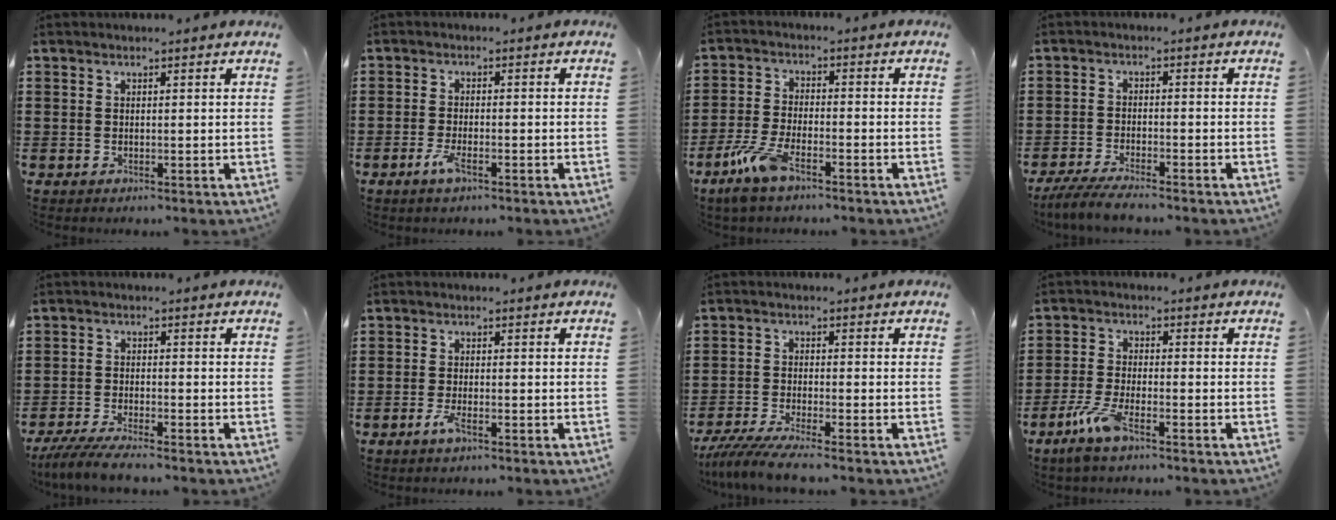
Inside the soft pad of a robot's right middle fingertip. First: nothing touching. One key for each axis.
{"total": 3.1, "fx": -1.5, "fy": 0.8, "fz": 2.5, "tx": -0.056, "ty": -0.003, "tz": -0.031}
{"total": 7.0, "fx": -4.5, "fy": 2.2, "fz": 5.0, "tx": -0.127, "ty": -0.012, "tz": -0.089}
{"total": 4.1, "fx": -3.8, "fy": 0.1, "fz": 1.6, "tx": -0.042, "ty": -0.013, "tz": -0.076}
{"total": 4.6, "fx": -4.1, "fy": 0.0, "fz": 1.9, "tx": -0.054, "ty": -0.018, "tz": -0.084}
{"total": 2.6, "fx": -1.3, "fy": 0.6, "fz": 2.1, "tx": -0.051, "ty": -0.005, "tz": -0.028}
{"total": 4.9, "fx": -4.5, "fy": -0.4, "fz": 2.1, "tx": -0.057, "ty": -0.025, "tz": -0.089}
{"total": 5.6, "fx": -3.4, "fy": 1.4, "fz": 4.2, "tx": -0.109, "ty": -0.013, "tz": -0.070}